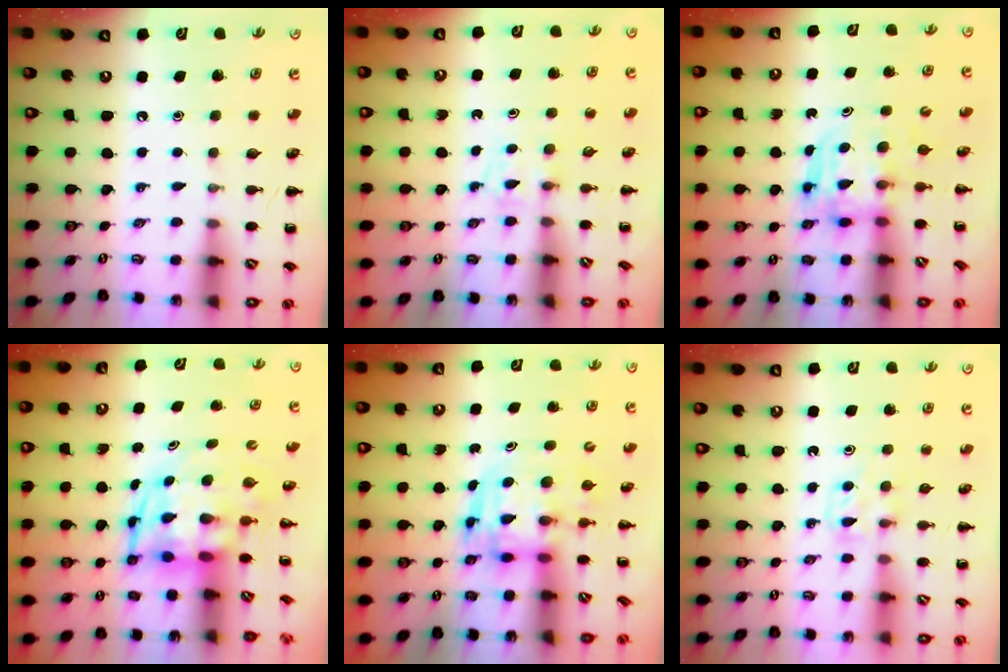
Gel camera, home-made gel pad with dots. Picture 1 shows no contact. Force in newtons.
{"total": 3.1, "press": 2.8, "slide": 1.3}
{"total": 3.8, "press": 3.8, "slide": 0.3}
{"total": 4.7, "press": 4.3, "slide": 1.8}
{"total": 3.3, "press": 3.2, "slide": 0.6}
{"total": 3.6, "press": 3.3, "slide": 1.3}